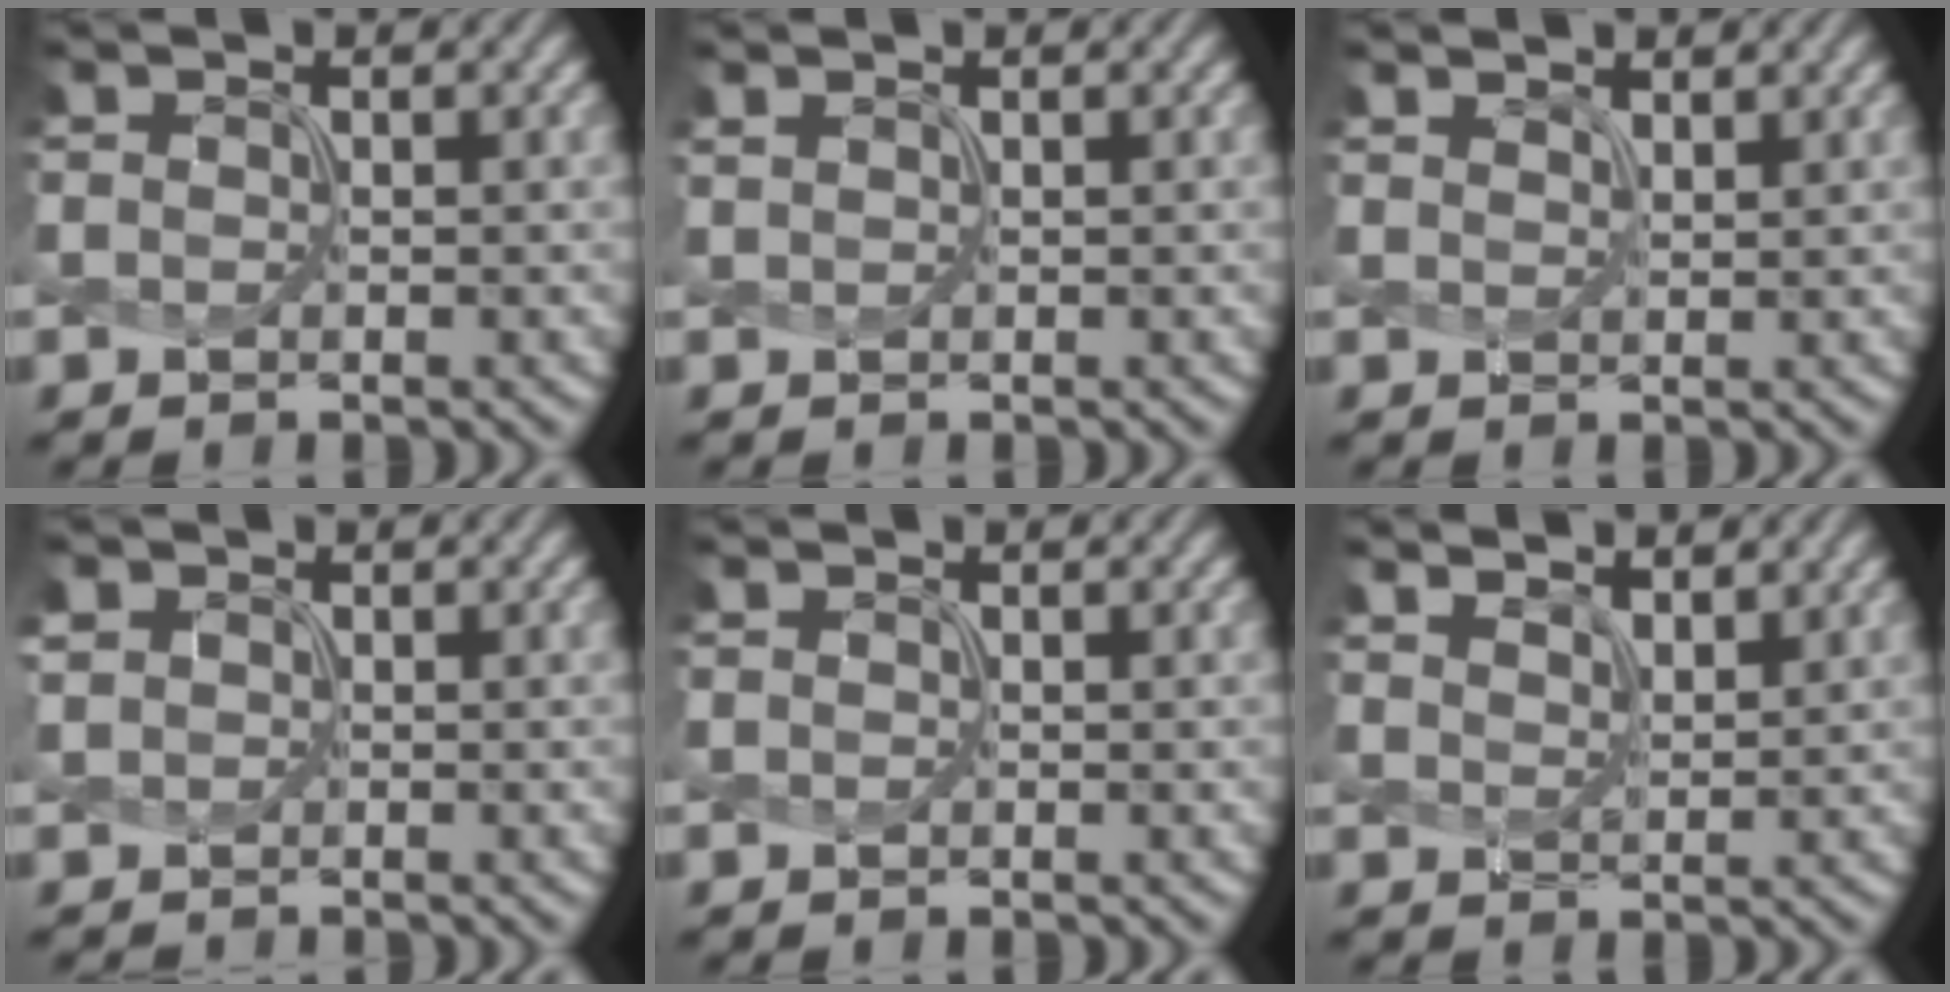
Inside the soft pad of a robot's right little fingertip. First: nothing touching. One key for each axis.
{"total": 0.7, "fx": 0.6, "fy": 0.1, "fz": 0.2, "tx": -0.005, "ty": -0.004, "tz": 0.008}
{"total": 2.1, "fx": 1.9, "fy": 0.5, "fz": 0.6, "tx": -0.004, "ty": 0.006, "tz": 0.023}
{"total": 0.9, "fx": 0.2, "fy": 0.8, "fz": 0.0, "tx": -0.007, "ty": 0.000, "tz": 0.006}
{"total": 0.0}
{"total": 4.4, "fx": 3.8, "fy": 1.3, "fz": 1.9, "tx": -0.025, "ty": 0.018, "tz": 0.042}